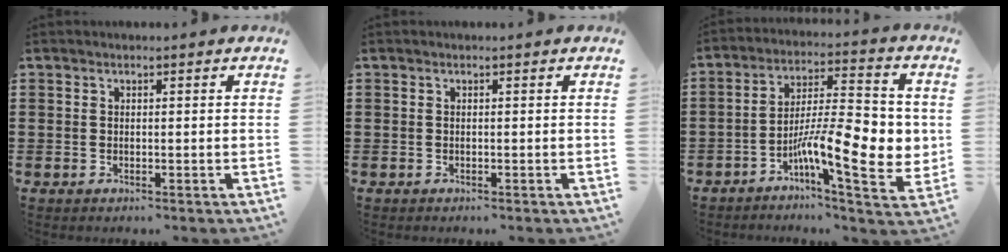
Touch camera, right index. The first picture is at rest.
{"total": 0.0}
{"total": 12.6, "force": [-2.9, 3.5, 11.8], "torque": [-0.197, -0.017, -0.052]}